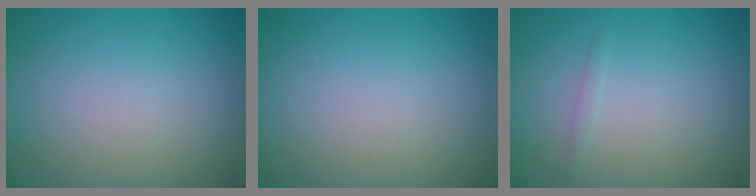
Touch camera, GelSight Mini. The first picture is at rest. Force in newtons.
{"total": 0.0}
{"total": 0.6, "press": 0.5, "slide": 0.0}